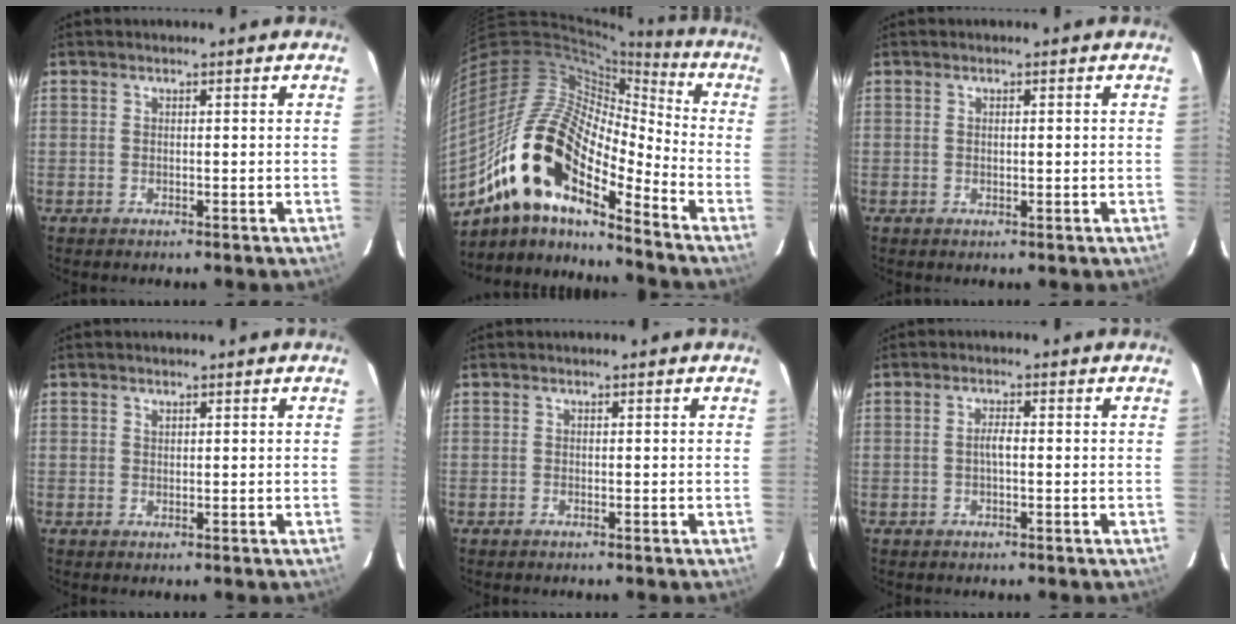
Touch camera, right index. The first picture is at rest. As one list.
[{"total": 21.7, "force": [-13.2, 7.8, 15.3], "torque": [-0.272, -0.019, -0.268]}, {"total": 1.0, "force": [0.1, 0.3, 0.9], "torque": [-0.016, 0.003, 0.002]}, {"total": 0.6, "force": [0.4, 0.4, 0.1], "torque": [-0.002, 0.001, 0.007]}, {"total": 0.0}, {"total": 1.7, "force": [-0.3, 0.3, 1.6], "torque": [-0.032, 0.006, -0.007]}]